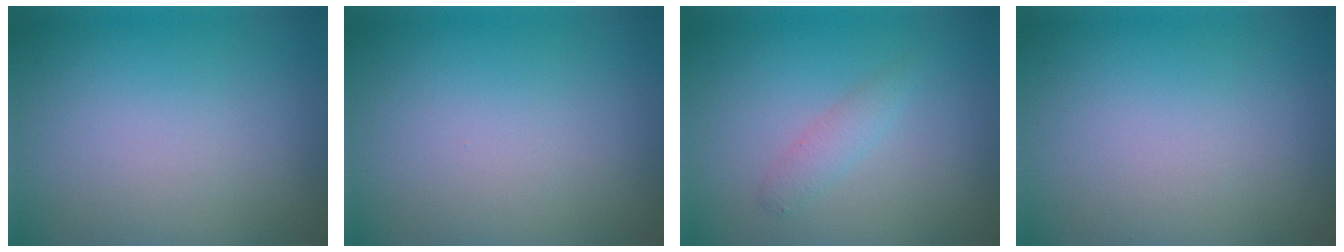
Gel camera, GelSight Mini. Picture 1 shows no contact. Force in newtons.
{"total": 0.0}
{"total": 1.4, "press": 1.4, "slide": 0.0}
{"total": 0.0}